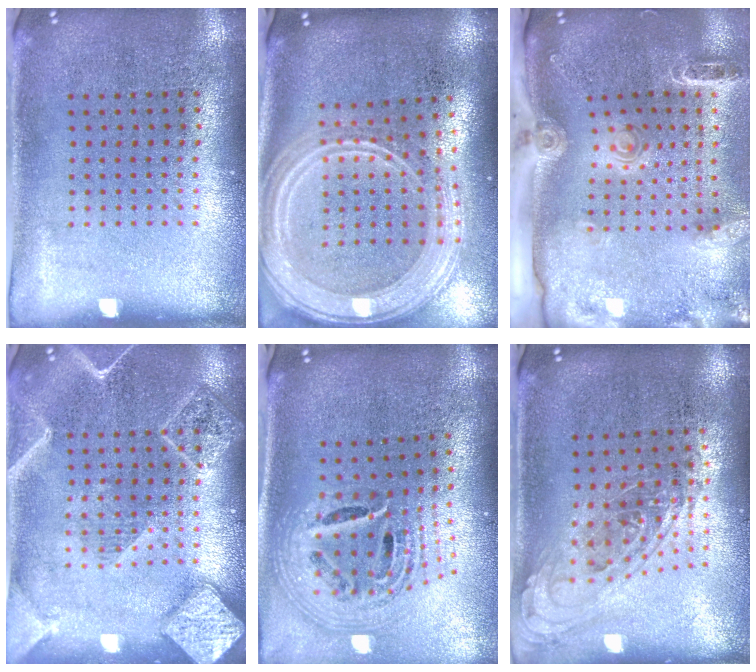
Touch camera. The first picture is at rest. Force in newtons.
{"total": 3.2, "press": 2.6, "slide": 1.9}
{"total": 2.5, "press": 2.0, "slide": 1.5}
{"total": 2.2, "press": 2.2, "slide": 0.2}
{"total": 2.7, "press": 1.8, "slide": 2.0}
{"total": 1.0, "press": 1.0, "slide": 0.3}